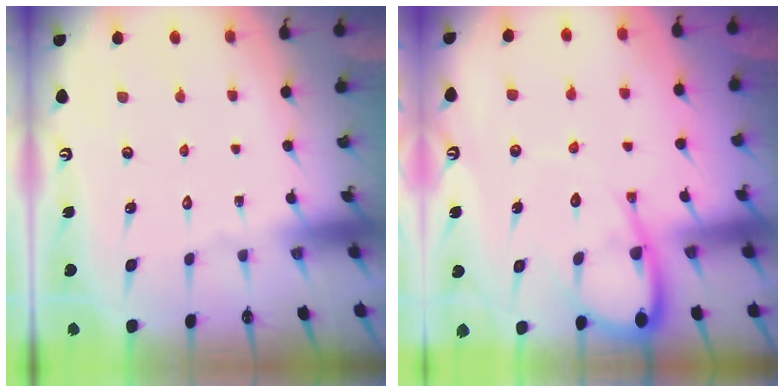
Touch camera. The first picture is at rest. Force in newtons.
{"total": 9.0, "press": 9.0, "slide": 1.0}